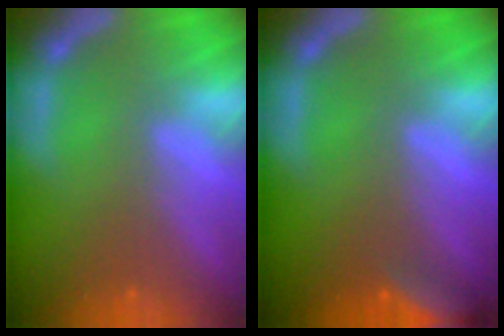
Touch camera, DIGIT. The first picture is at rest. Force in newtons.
{"total": 6.0}